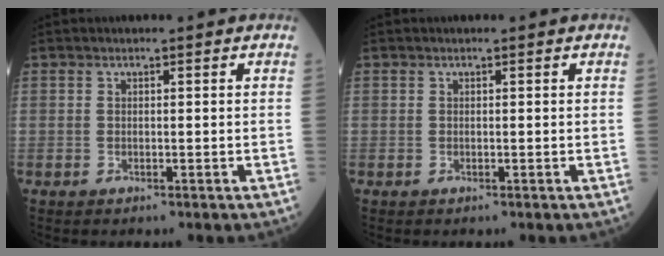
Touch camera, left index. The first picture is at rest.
{"total": 0.0}